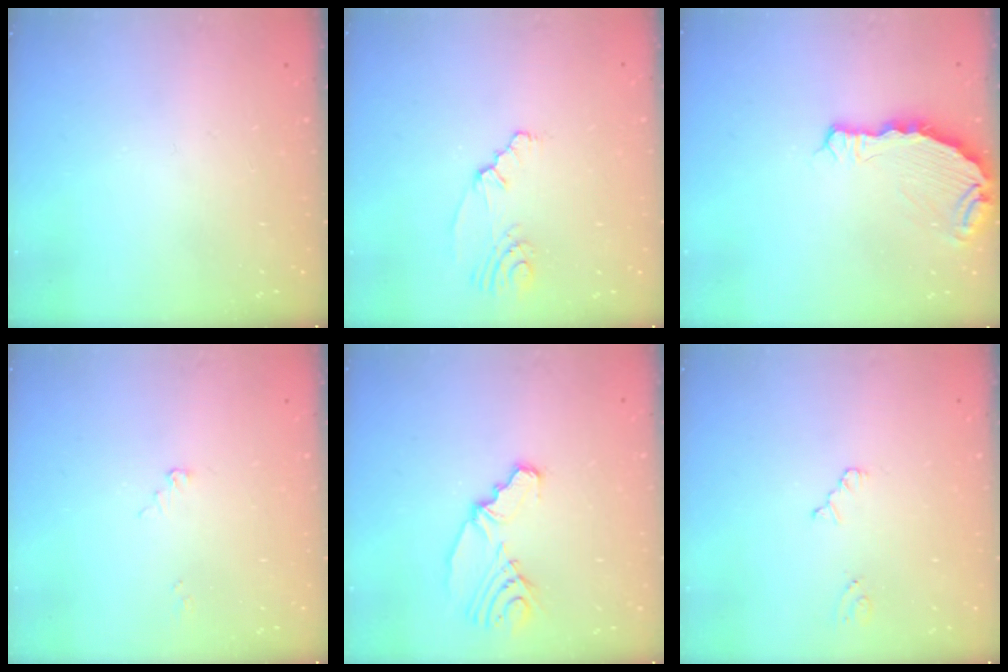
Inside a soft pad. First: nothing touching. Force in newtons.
{"total": 2.5, "press": 2.2, "slide": 1.2}
{"total": 6.0, "press": 5.0, "slide": 3.3}
{"total": 2.4, "press": 2.4, "slide": 0.3}
{"total": 7.7, "press": 6.6, "slide": 4.0}
{"total": 2.2, "press": 2.2, "slide": 0.4}